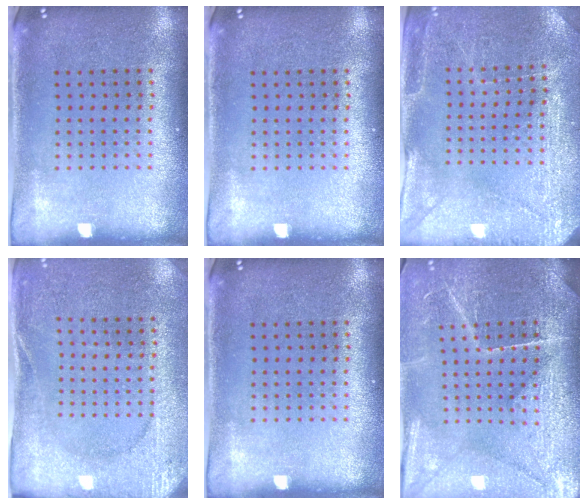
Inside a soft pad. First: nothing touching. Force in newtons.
{"total": 0.0}
{"total": 2.8, "press": 2.8, "slide": 0.4}
{"total": 2.6, "press": 2.5, "slide": 0.6}
{"total": 0.0}
{"total": 4.2, "press": 3.9, "slide": 1.6}